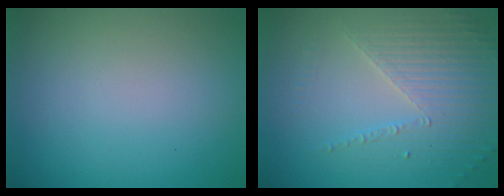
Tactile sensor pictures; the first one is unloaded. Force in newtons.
{"total": 3.6, "press": 3.3, "slide": 1.5}